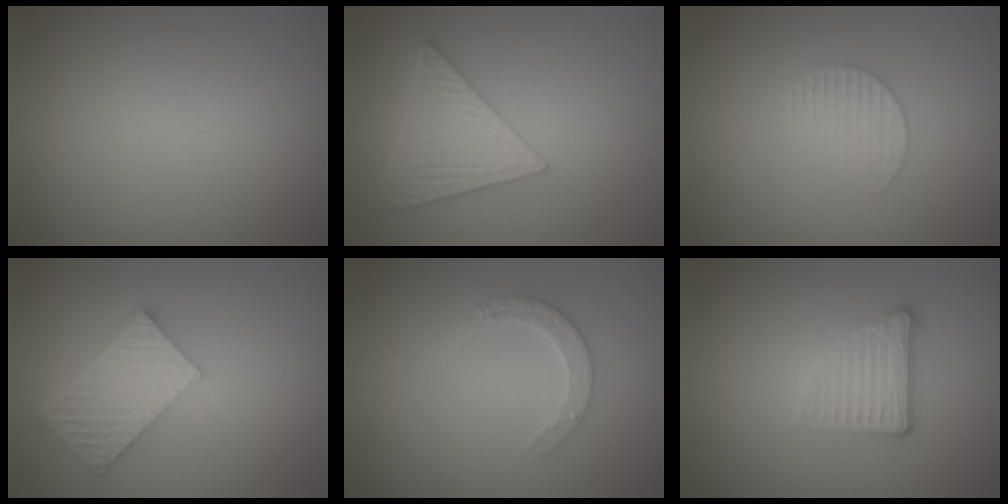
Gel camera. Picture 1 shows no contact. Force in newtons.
{"total": 6.0, "press": 4.6, "slide": 3.8}
{"total": 1.9, "press": 1.9, "slide": 0.3}
{"total": 6.7, "press": 4.7, "slide": 4.8}
{"total": 2.4, "press": 2.3, "slide": 0.5}
{"total": 3.7, "press": 2.4, "slide": 2.8}